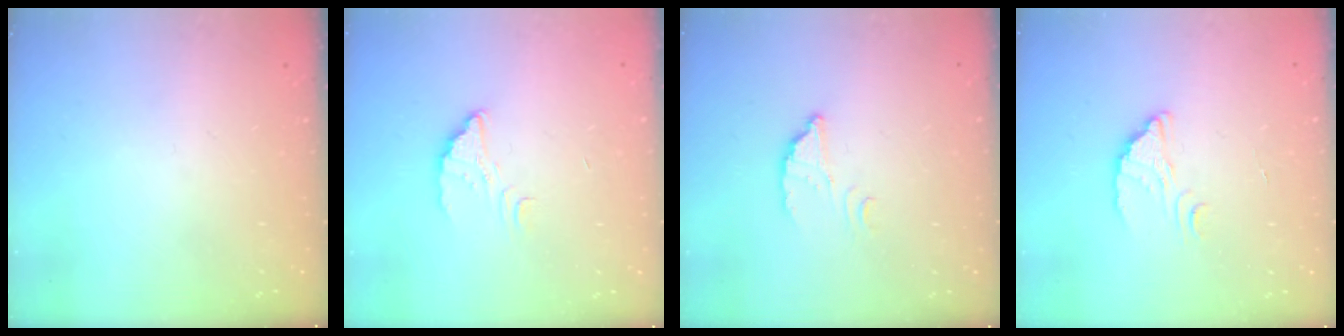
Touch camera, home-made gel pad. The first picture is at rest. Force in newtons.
{"total": 2.4, "press": 2.4, "slide": 0.1}
{"total": 2.4, "press": 2.4, "slide": 0.3}
{"total": 2.4, "press": 2.4, "slide": 0.1}